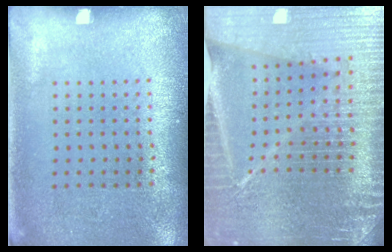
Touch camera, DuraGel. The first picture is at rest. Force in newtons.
{"total": 6.9, "press": 5.9, "slide": 3.6}